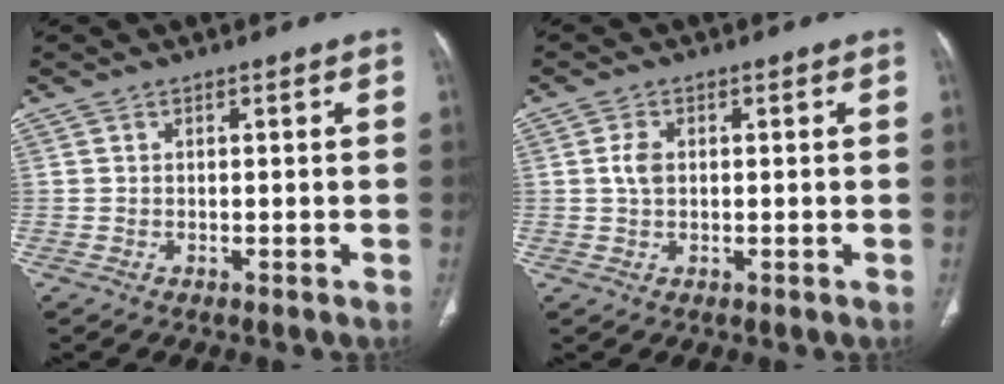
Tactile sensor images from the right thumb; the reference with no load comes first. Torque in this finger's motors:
{"motor_torque": [-0.60, 0.37, 0.70, -0.24, -0.02]}